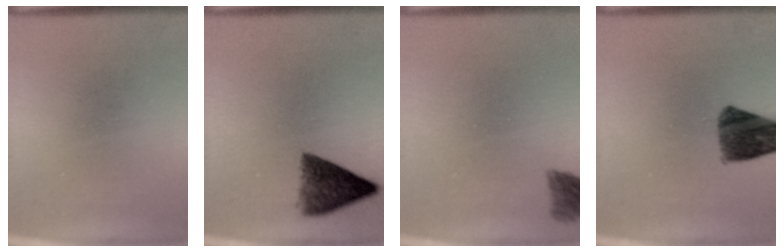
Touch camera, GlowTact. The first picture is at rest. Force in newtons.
{"total": 6.9}
{"total": 2.8}
{"total": 9.2}